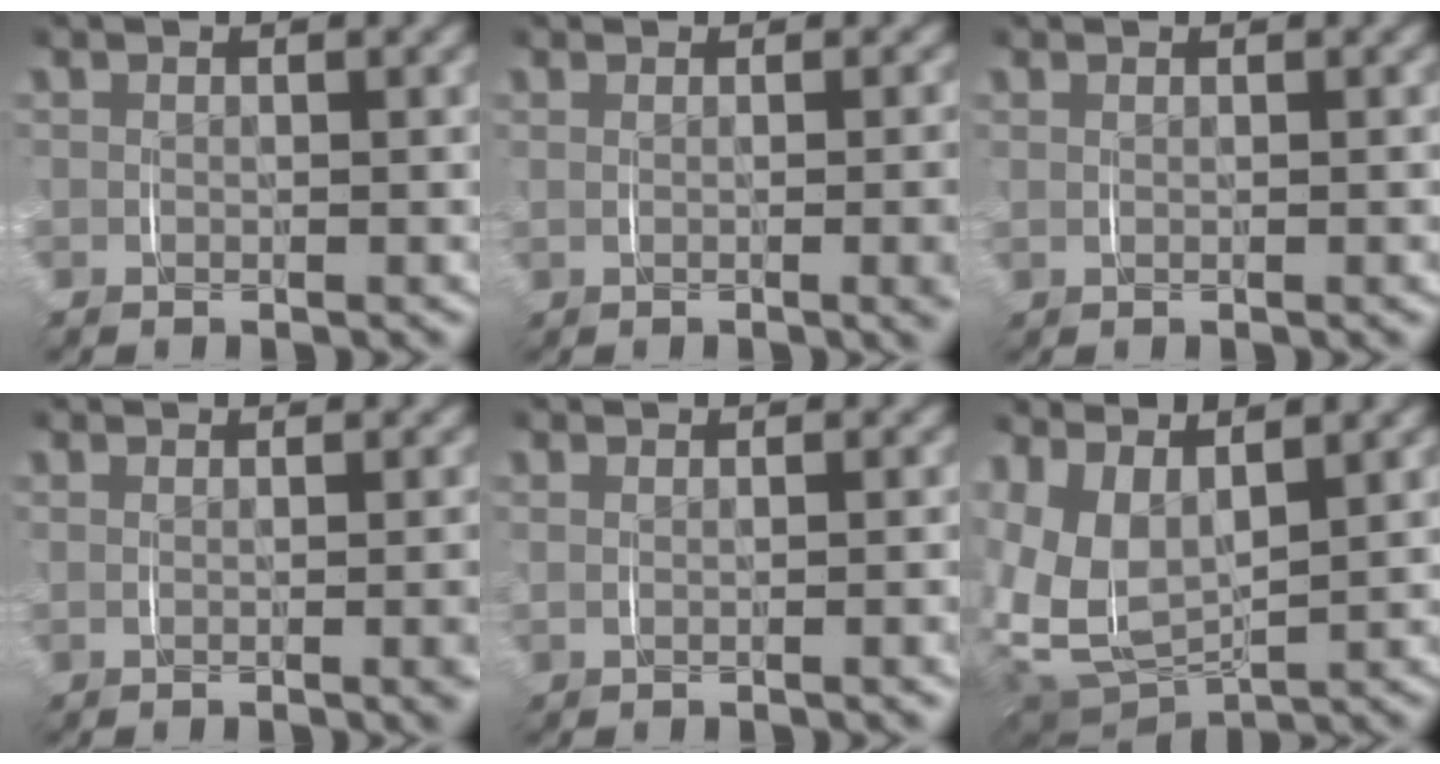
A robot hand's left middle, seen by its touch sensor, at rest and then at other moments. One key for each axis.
{"total": 3.4, "fx": 0.4, "fy": 0.5, "fz": 3.4, "tx": -0.032, "ty": 0.007, "tz": 0.002}
{"total": 0.7, "fx": 0.3, "fy": -0.1, "fz": 0.6, "tx": -0.008, "ty": 0.002, "tz": 0.007}
{"total": 2.4, "fx": 0.3, "fy": 0.1, "fz": 2.4, "tx": -0.022, "ty": 0.005, "tz": 0.004}
{"total": 1.4, "fx": 0.2, "fy": -0.1, "fz": 1.4, "tx": -0.023, "ty": 0.006, "tz": 0.004}
{"total": 11.3, "fx": 1.4, "fy": 8.8, "fz": 6.9, "tx": -0.199, "ty": -0.027, "tz": 0.021}